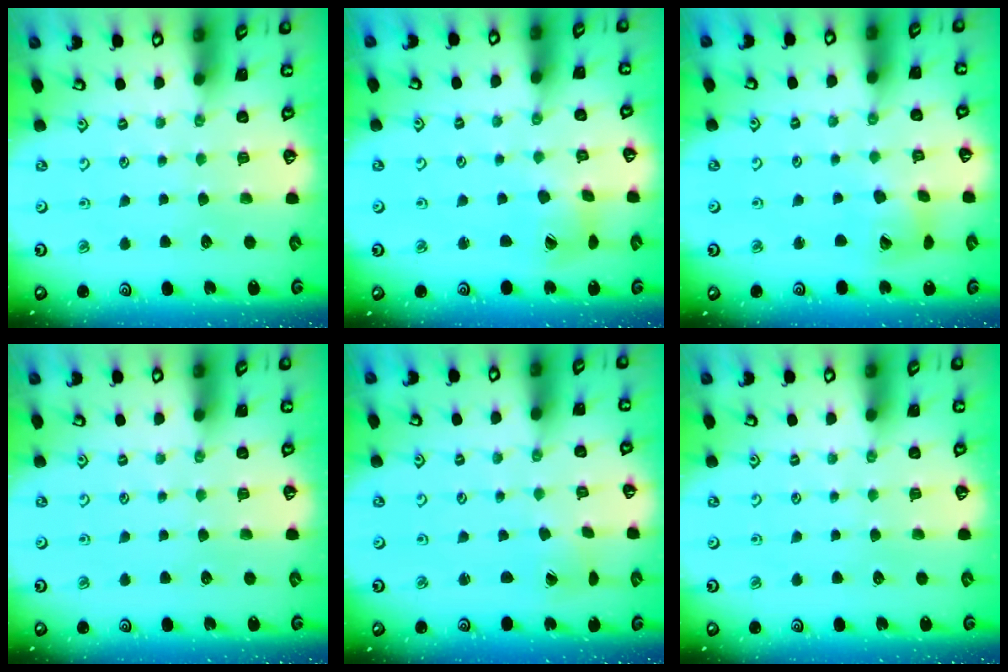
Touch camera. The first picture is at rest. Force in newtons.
{"total": 5.3, "press": 5.2, "slide": 0.5}
{"total": 9.0, "press": 8.9, "slide": 1.3}
{"total": 0.0}
{"total": 1.7, "press": 1.7, "slide": 0.1}
{"total": 0.0}